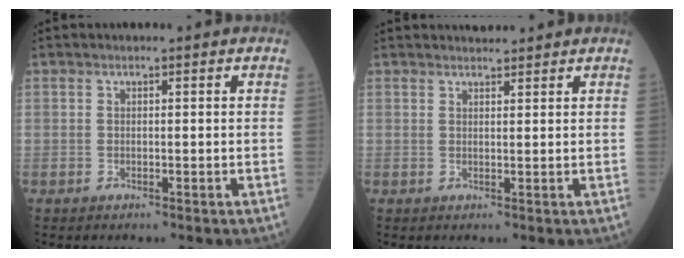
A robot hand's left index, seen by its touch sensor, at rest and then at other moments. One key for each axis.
{"total": 2.8, "fx": 2.7, "fy": 0.3, "fz": 0.5, "tx": -0.010, "ty": 0.019, "tz": 0.043}